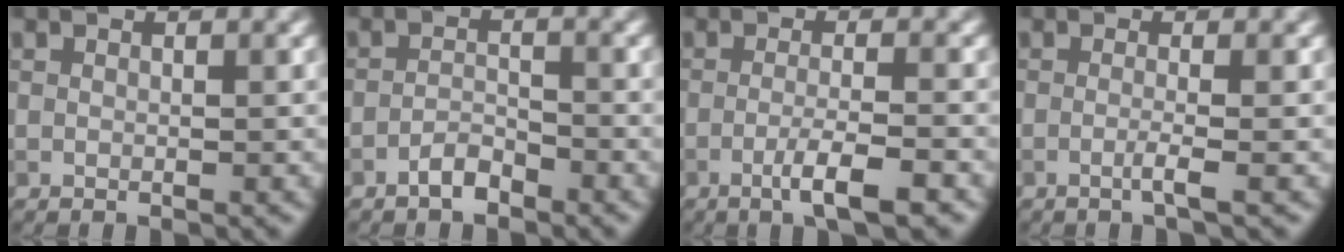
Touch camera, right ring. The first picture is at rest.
{"total": 2.0, "force": [-1.7, 0.6, 0.9], "torque": [-0.016, 0.005, -0.037]}
{"total": 3.8, "force": [-1.9, 0.6, 3.3], "torque": [-0.057, 0.001, -0.041]}
{"total": 1.7, "force": [-0.7, 0.3, 1.6], "torque": [-0.026, -0.005, -0.021]}